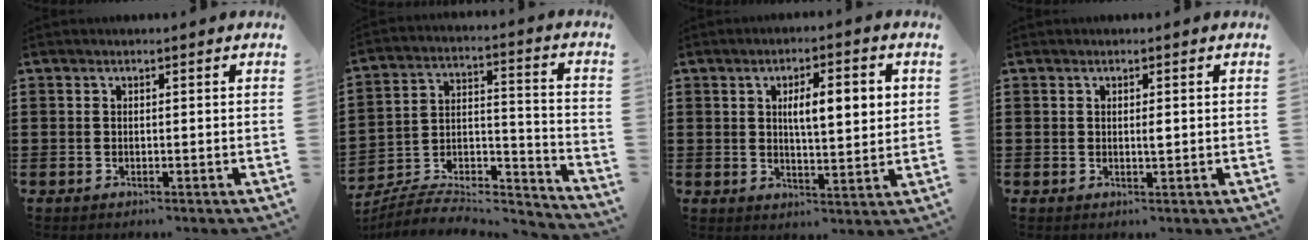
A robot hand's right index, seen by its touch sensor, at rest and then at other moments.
{"total": 7.1, "force": [-6.3, 2.3, 2.3], "torque": [-0.043, 0.005, -0.123]}
{"total": 6.5, "force": [1.5, 1.8, 6.1], "torque": [-0.102, -0.001, 0.020]}
{"total": 1.3, "force": [0.2, 0.4, 1.2], "torque": [-0.023, 0.004, 0.003]}